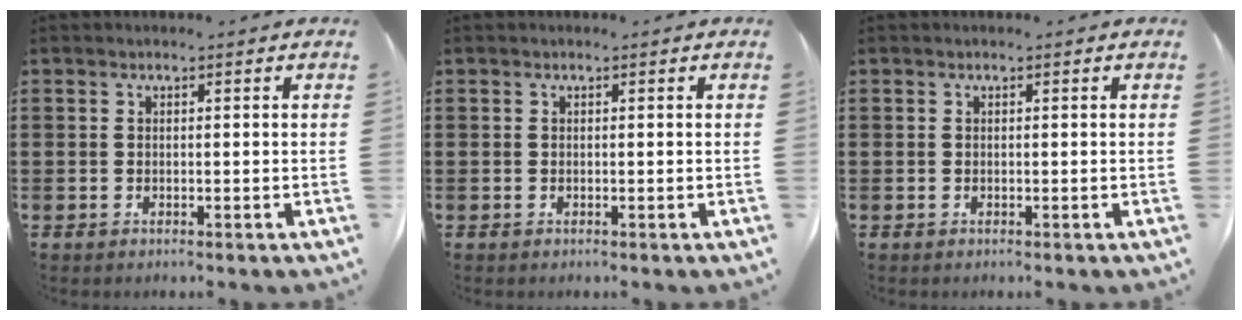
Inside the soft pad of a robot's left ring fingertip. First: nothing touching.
{"total": 0.0}
{"total": 0.0}